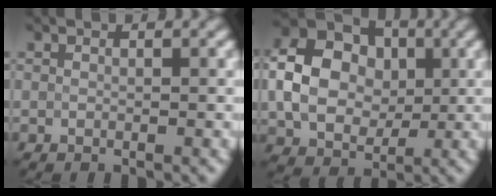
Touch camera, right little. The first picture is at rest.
{"total": 7.3, "force": [0.4, 5.7, 4.5], "torque": [-0.091, 0.008, 0.001]}